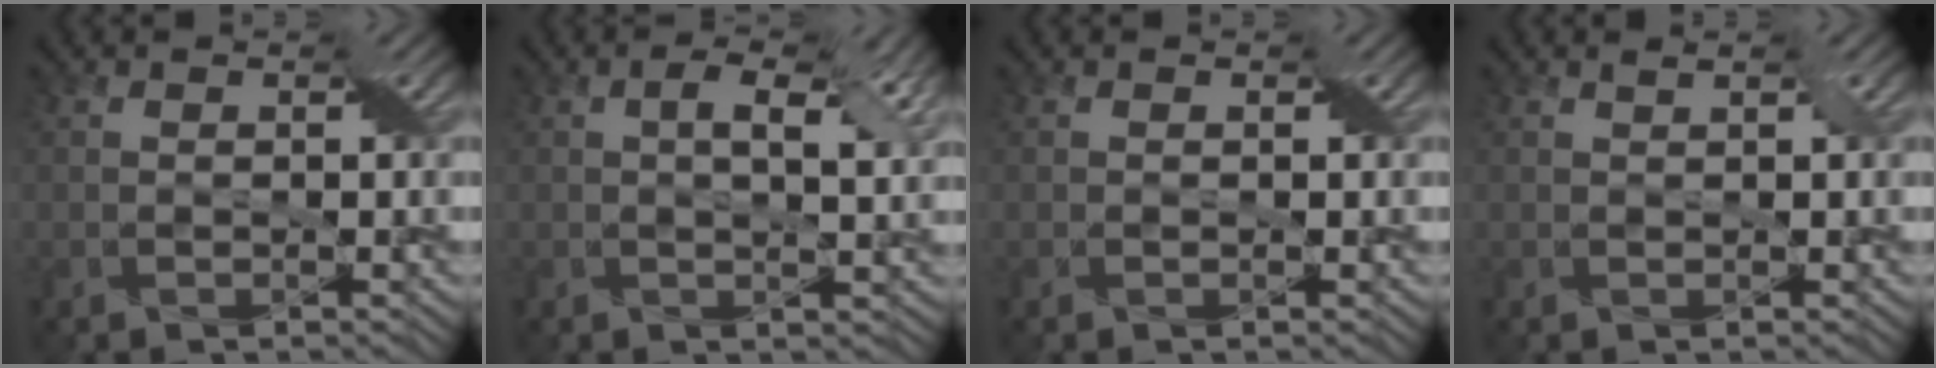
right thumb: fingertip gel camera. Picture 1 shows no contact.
{"total": 5.2, "force": [1.7, 2.1, 4.4], "torque": [-0.080, 0.002, 0.029]}
{"total": 0.0}
{"total": 0.7, "force": [0.5, 0.0, 0.5], "torque": [-0.012, 0.006, 0.008]}